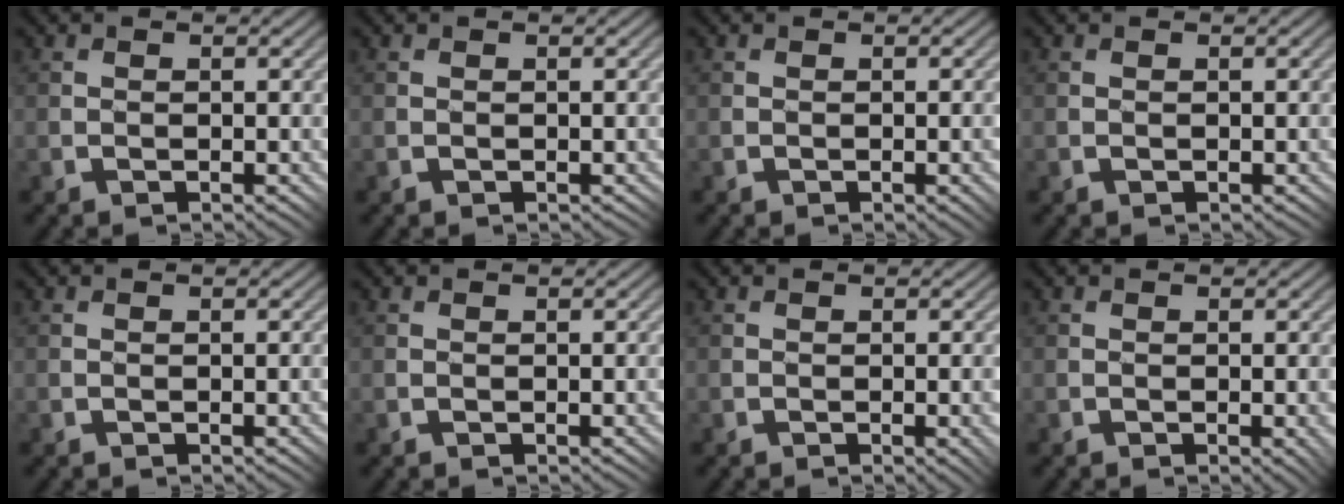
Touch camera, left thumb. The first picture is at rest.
{"total": 0.0}
{"total": 2.2, "force": [-0.7, 1.1, 1.7], "torque": [-0.019, -0.004, -0.004]}
{"total": 0.0}
{"total": 1.1, "force": [-0.4, 0.6, 0.9], "torque": [-0.011, -0.002, -0.002]}
{"total": 0.7, "force": [-0.2, 0.3, 0.5], "torque": [-0.008, -0.001, -0.001]}
{"total": 3.1, "force": [-1.2, 1.6, 2.4], "torque": [-0.027, -0.002, -0.008]}
{"total": 2.3, "force": [-0.8, 1.2, 1.8], "torque": [-0.022, -0.005, -0.004]}